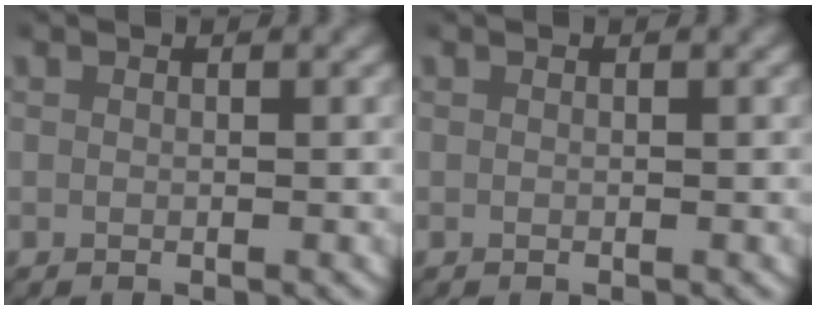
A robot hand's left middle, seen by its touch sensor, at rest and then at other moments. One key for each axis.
{"total": 0.0}